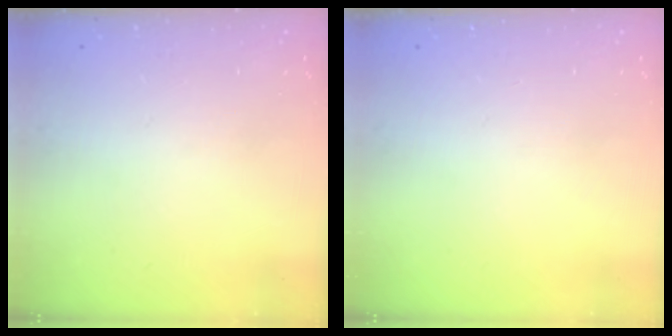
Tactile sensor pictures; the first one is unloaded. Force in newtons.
{"total": 0.0}